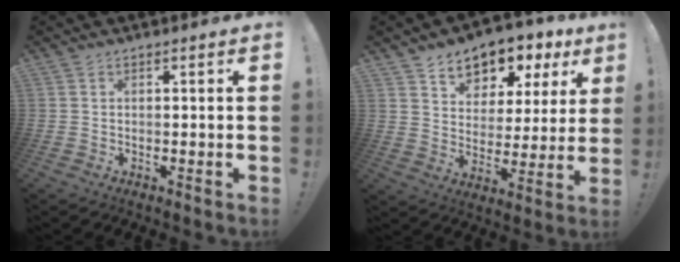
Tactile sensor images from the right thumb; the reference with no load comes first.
{"total": 8.5, "force": [6.2, 5.3, 2.2], "torque": [-0.026, -0.056, 0.111]}